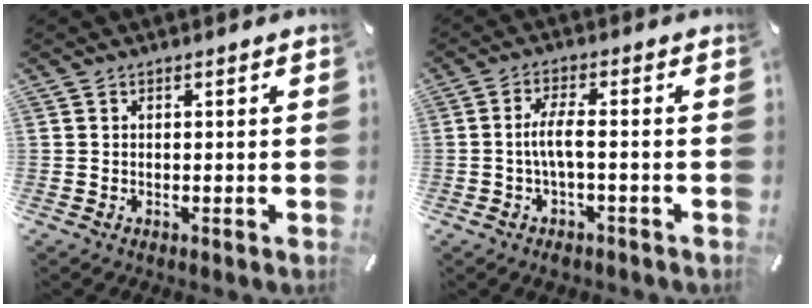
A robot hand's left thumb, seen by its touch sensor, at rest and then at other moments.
{"total": 6.3, "force": [-1.2, 1.6, 5.9], "torque": [-0.123, -0.002, -0.027]}